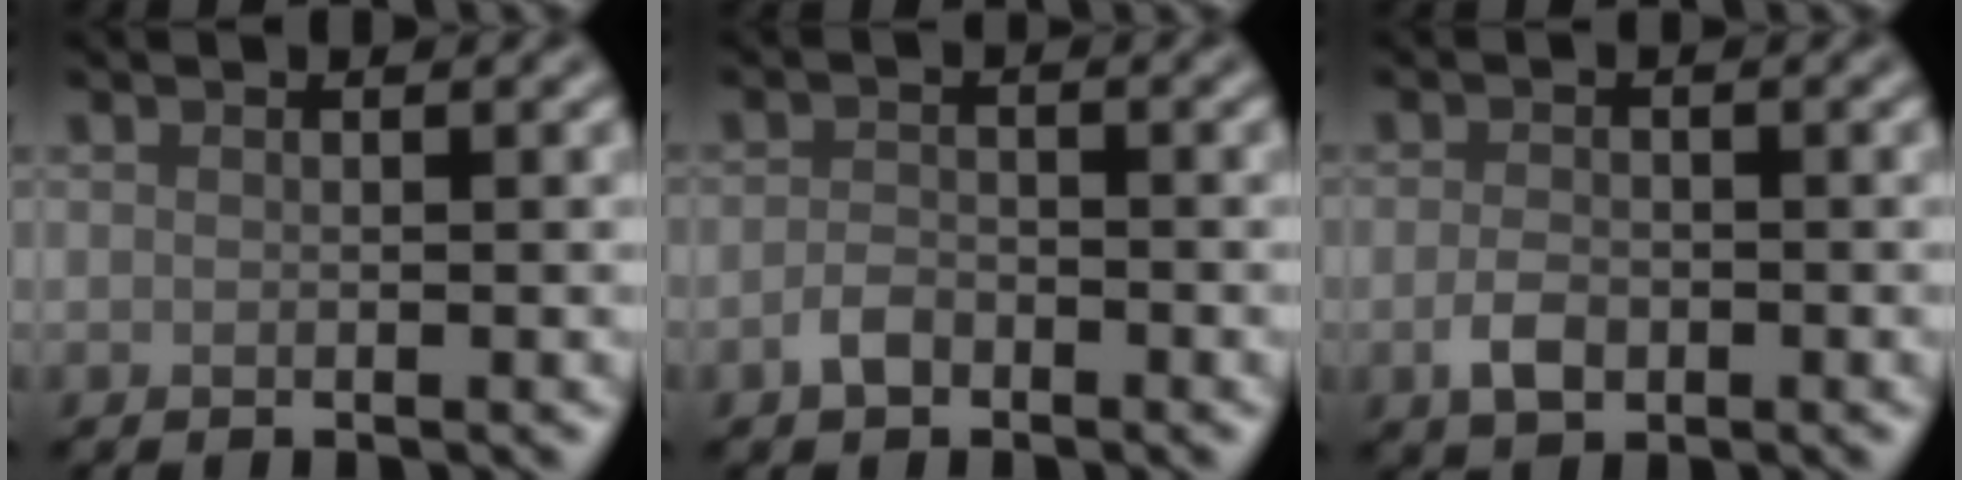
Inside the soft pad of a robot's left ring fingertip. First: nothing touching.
{"total": 1.8, "force": [-1.1, 1.0, 0.9], "torque": [-0.017, 0.003, -0.026]}
{"total": 2.2, "force": [-0.7, 1.4, 1.5], "torque": [-0.032, -0.001, -0.017]}